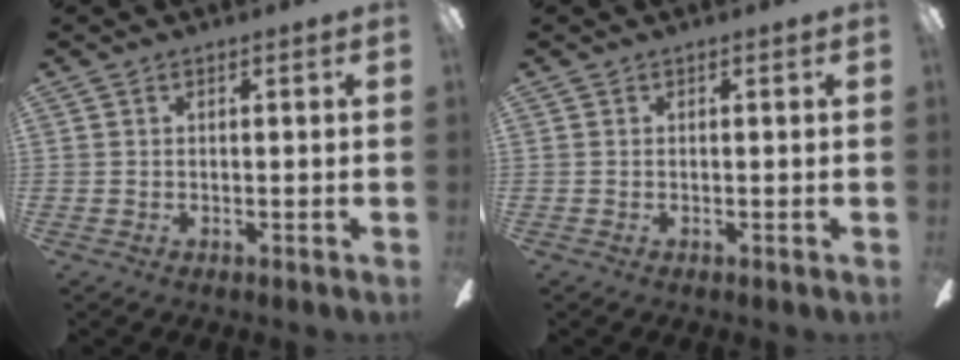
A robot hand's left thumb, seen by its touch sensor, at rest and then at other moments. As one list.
[{"total": 0.0}]